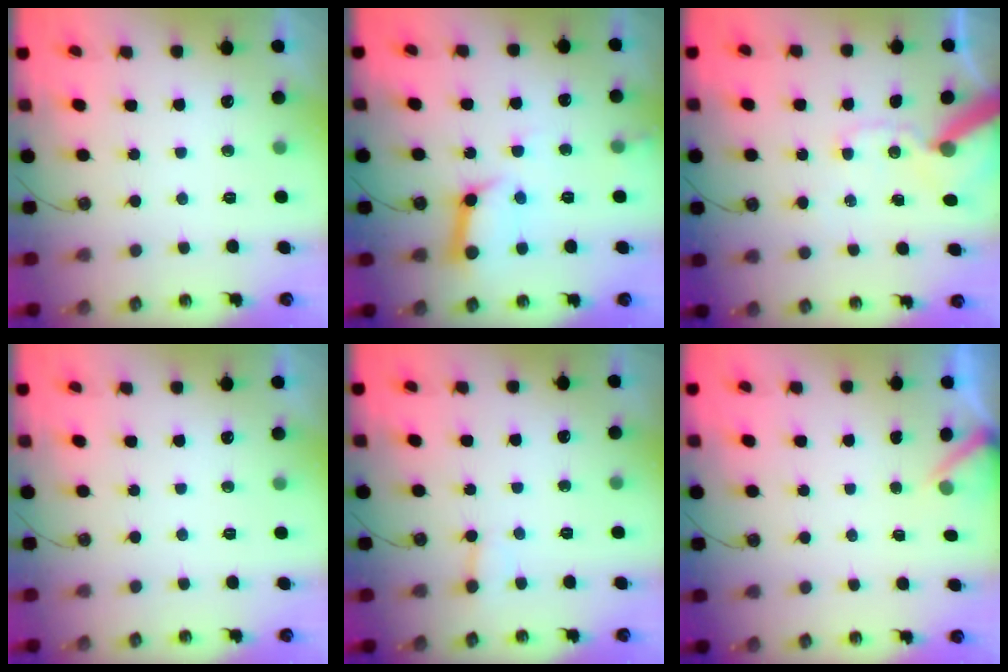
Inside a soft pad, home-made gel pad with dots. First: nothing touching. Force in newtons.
{"total": 12.0, "press": 11.9, "slide": 1.5}
{"total": 13.4, "press": 13.3, "slide": 2.0}
{"total": 0.0}
{"total": 2.7, "press": 2.7, "slide": 0.5}
{"total": 2.4, "press": 2.4, "slide": 0.3}